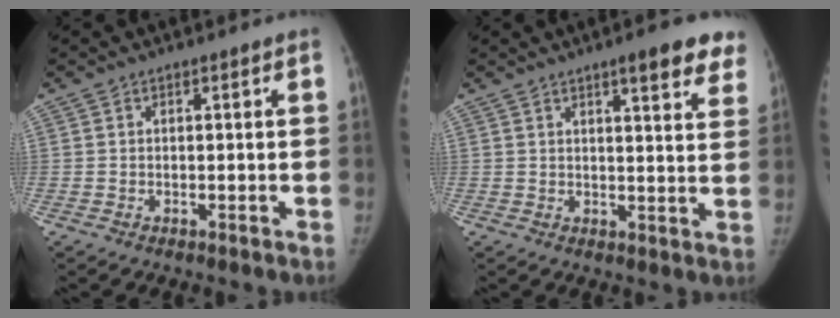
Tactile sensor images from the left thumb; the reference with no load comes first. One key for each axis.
{"total": 9.6, "fx": 6.6, "fy": 2.3, "fz": 6.6, "tx": -0.052, "ty": -0.027, "tz": 0.074}